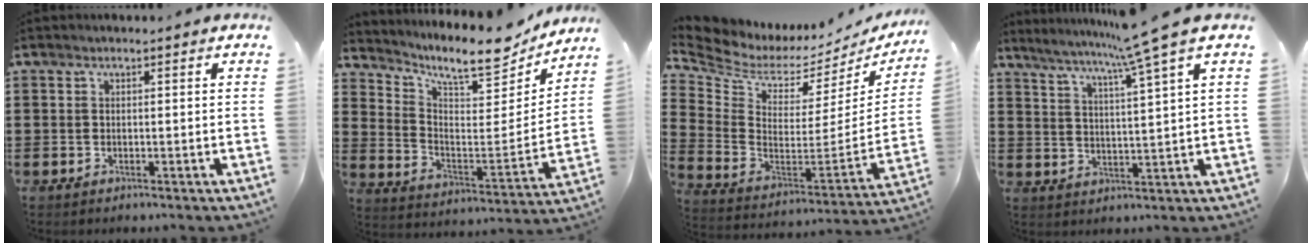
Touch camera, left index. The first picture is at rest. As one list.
[{"total": 8.9, "force": [7.8, 1.5, 4.0], "torque": [-0.091, -0.062, 0.124]}, {"total": 4.1, "force": [3.2, 2.1, 1.4], "torque": [-0.057, -0.047, 0.050]}, {"total": 6.9, "force": [5.2, -2.1, 3.9], "torque": [-0.094, -0.036, 0.081]}]